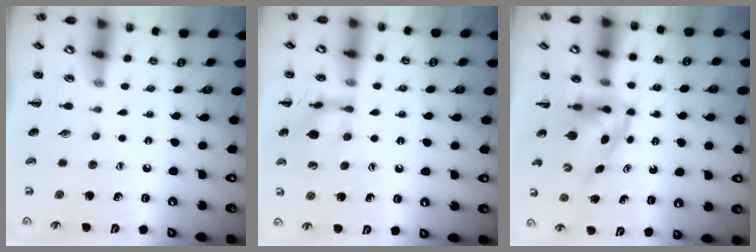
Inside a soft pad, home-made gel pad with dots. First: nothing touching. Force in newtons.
{"total": 13.7, "press": 13.6, "slide": 2.0}
{"total": 3.8, "press": 3.7, "slide": 0.6}